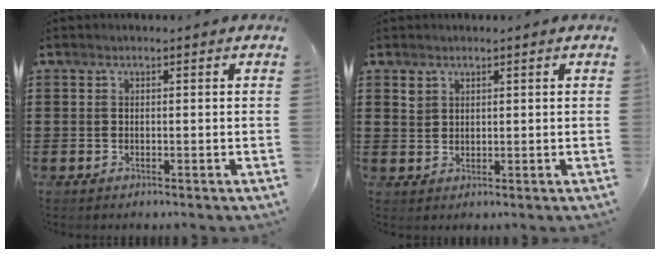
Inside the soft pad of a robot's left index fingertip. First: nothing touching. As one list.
[{"total": 1.7, "force": [1.3, 1.1, 0.3], "torque": [-0.009, 0.003, 0.025]}]